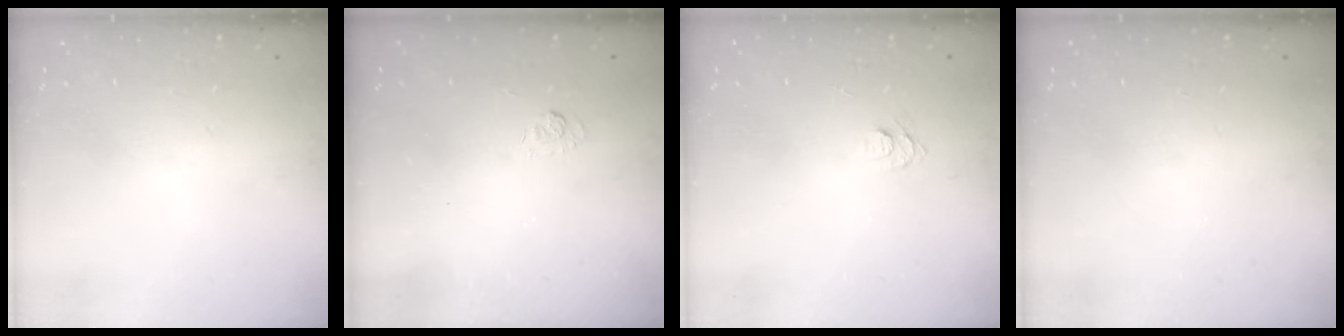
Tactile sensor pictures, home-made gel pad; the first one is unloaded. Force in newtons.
{"total": 2.2, "press": 1.6, "slide": 1.4}
{"total": 5.5, "press": 5.5, "slide": 0.7}
{"total": 0.0}